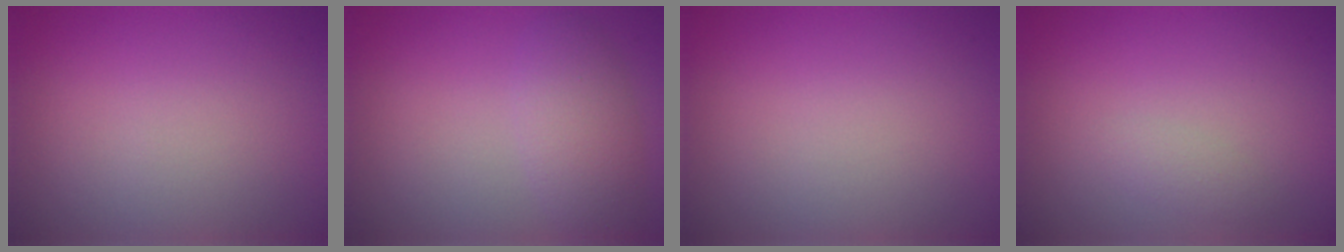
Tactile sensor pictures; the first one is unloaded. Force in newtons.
{"total": 2.6, "press": 2.6, "slide": 0.2}
{"total": 0.0}
{"total": 1.0, "press": 1.0, "slide": 0.0}